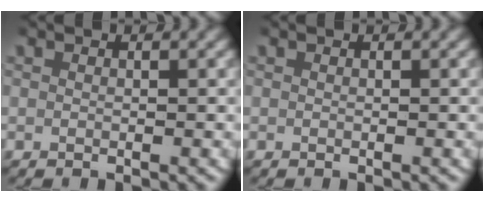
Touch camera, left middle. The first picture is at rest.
{"total": 0.0}